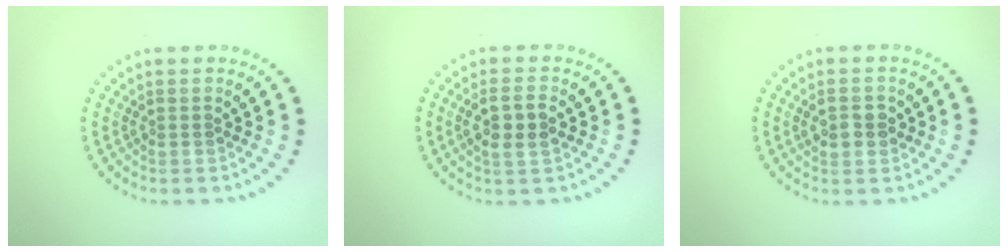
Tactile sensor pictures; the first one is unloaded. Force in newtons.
{"total": 2.8, "press": 2.7, "slide": 0.8}
{"total": 2.2, "press": 2.2, "slide": 0.3}